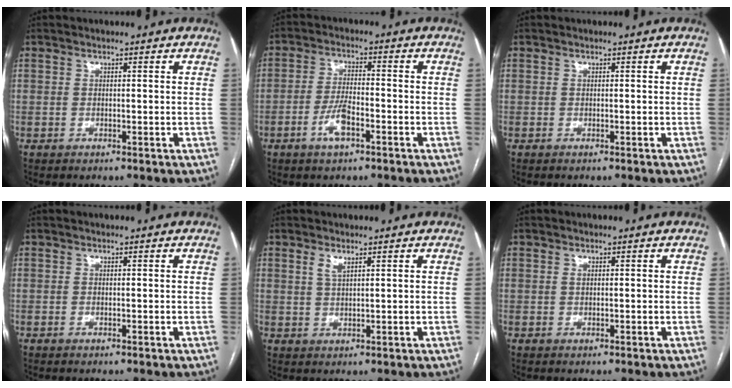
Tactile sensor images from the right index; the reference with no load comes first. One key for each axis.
{"total": 5.4, "fx": -2.6, "fy": 1.6, "fz": 4.5, "tx": -0.093, "ty": -0.002, "tz": -0.047}
{"total": 0.0}
{"total": 0.0}
{"total": 1.9, "fx": 1.2, "fy": 0.5, "fz": 1.4, "tx": -0.032, "ty": 0.000, "tz": 0.026}
{"total": 0.8, "fx": 0.2, "fy": 0.5, "fz": 0.6, "tx": -0.013, "ty": 0.003, "tz": 0.004}